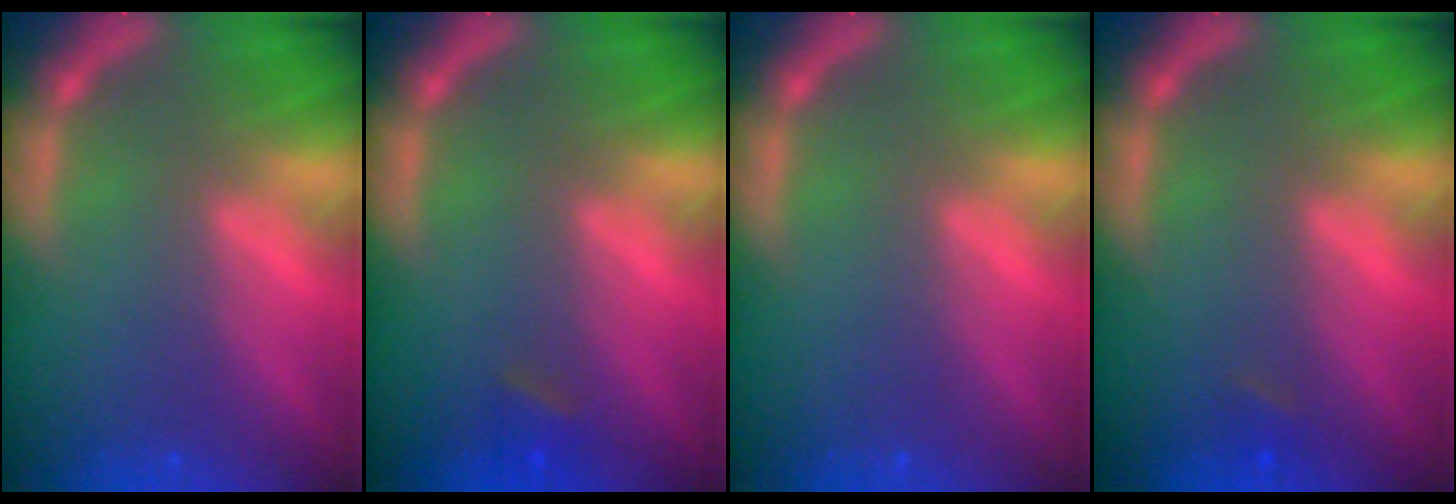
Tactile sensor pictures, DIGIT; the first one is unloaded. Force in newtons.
{"total": 1.4}
{"total": 0.0}
{"total": 0.9}